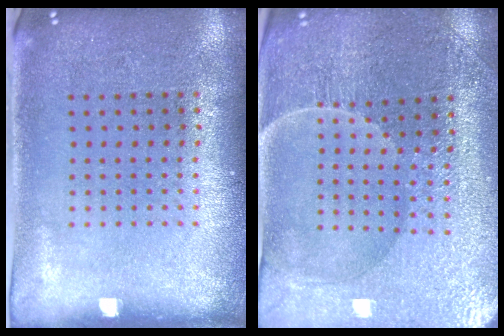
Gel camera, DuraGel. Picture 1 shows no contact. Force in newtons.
{"total": 3.5, "press": 3.5, "slide": 0.3}